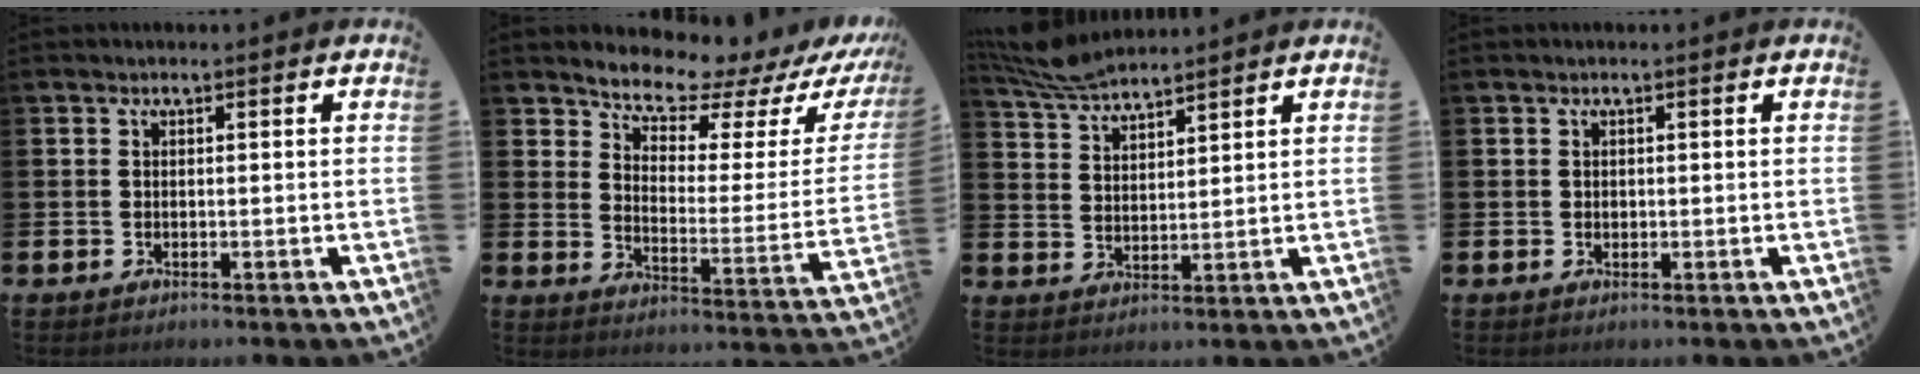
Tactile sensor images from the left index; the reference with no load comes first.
{"total": 8.2, "force": [7.8, 1.7, 2.0], "torque": [-0.063, -0.066, 0.131]}
{"total": 5.8, "force": [5.6, 0.7, 1.4], "torque": [-0.043, -0.026, 0.103]}
{"total": 0.7, "force": [0.3, 0.6, 0.2], "torque": [0.006, 0.001, 0.003]}